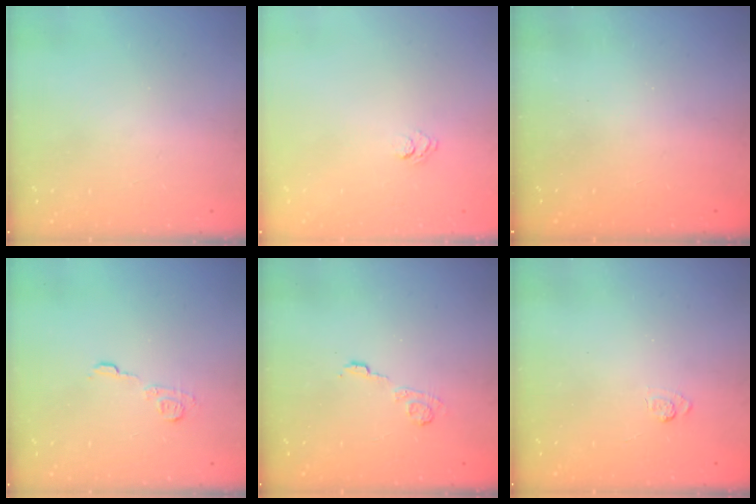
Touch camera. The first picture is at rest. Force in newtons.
{"total": 2.6, "press": 2.3, "slide": 1.1}
{"total": 2.1, "press": 2.0, "slide": 0.7}
{"total": 7.2, "press": 7.2, "slide": 0.4}
{"total": 3.9, "press": 3.7, "slide": 1.3}
{"total": 2.5, "press": 2.1, "slide": 1.4}